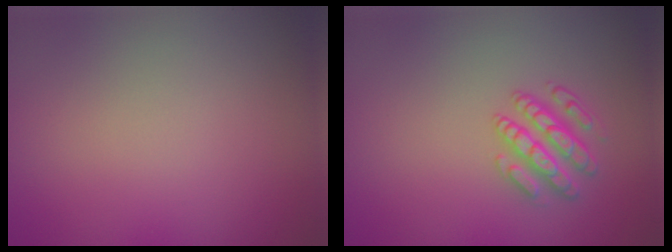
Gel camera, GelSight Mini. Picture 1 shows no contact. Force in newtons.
{"total": 2.9, "press": 2.9, "slide": 0.7}